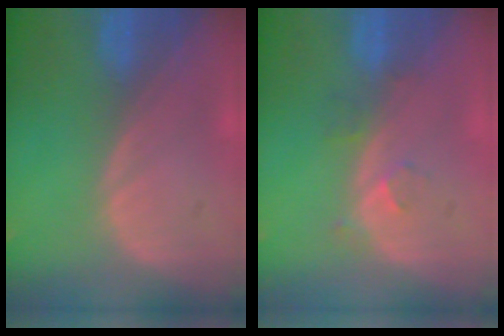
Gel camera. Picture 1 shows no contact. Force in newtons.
{"total": 2.7, "press": 2.3, "slide": 1.5}